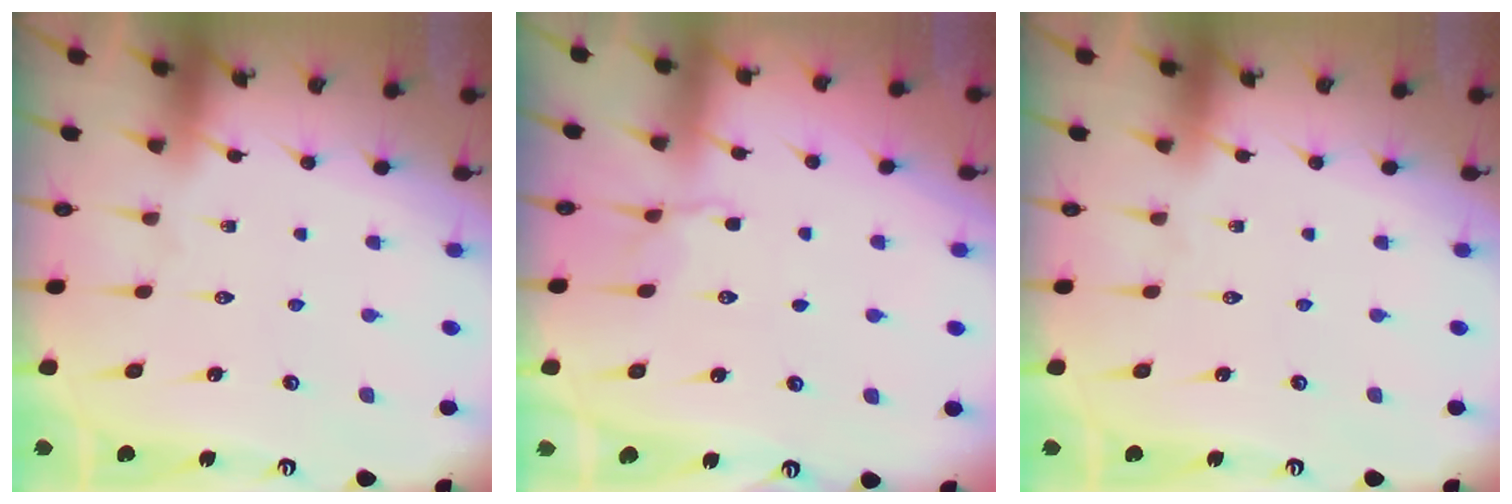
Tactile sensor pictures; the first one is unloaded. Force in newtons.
{"total": 3.6, "press": 3.1, "slide": 1.8}
{"total": 0.0}